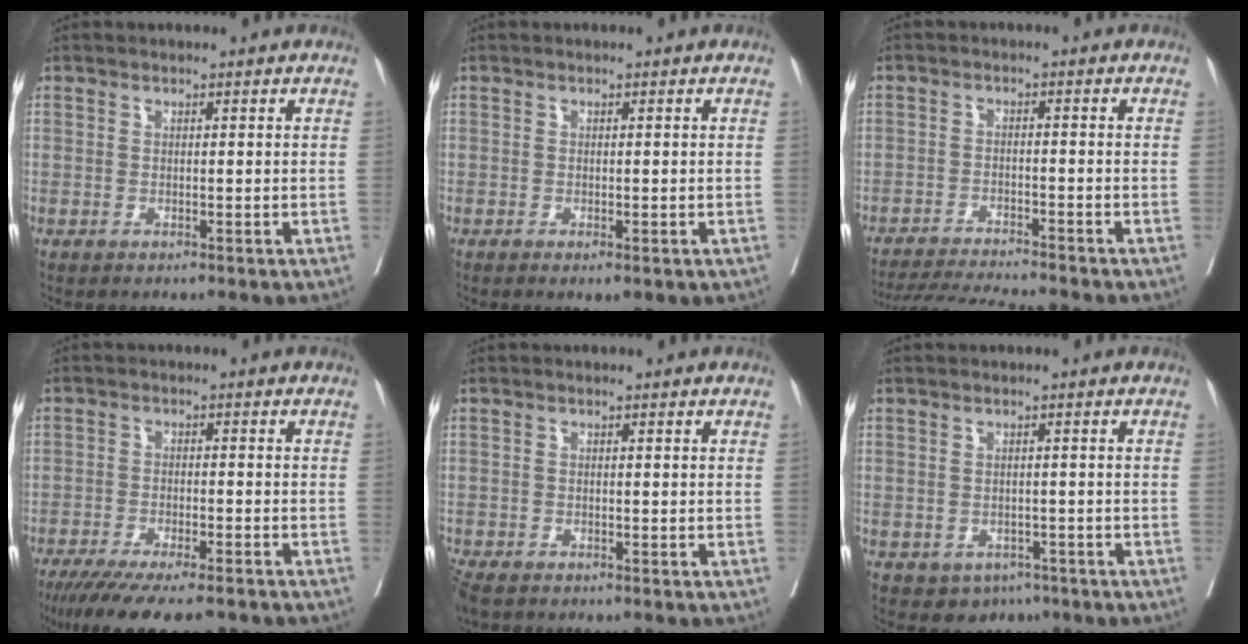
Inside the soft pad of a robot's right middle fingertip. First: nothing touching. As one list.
[{"total": 1.9, "force": [-1.0, 0.8, 1.4], "torque": [-0.019, -0.005, -0.008]}, {"total": 8.8, "force": [-8.4, -1.0, 2.5], "torque": [-0.036, -0.011, -0.141]}, {"total": 13.0, "force": [-10.5, 3.0, 7.1], "torque": [-0.110, -0.024, -0.160]}, {"total": 3.9, "force": [-3.0, 1.7, 1.8], "torque": [-0.038, -0.010, -0.054]}, {"total": 3.4, "force": [-2.0, 2.5, 0.9], "torque": [-0.004, 0.005, -0.022]}]